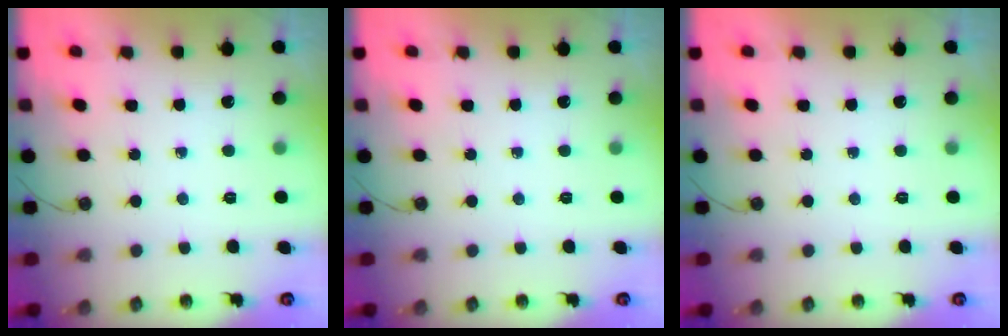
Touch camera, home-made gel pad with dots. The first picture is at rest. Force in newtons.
{"total": 0.0}
{"total": 0.0}